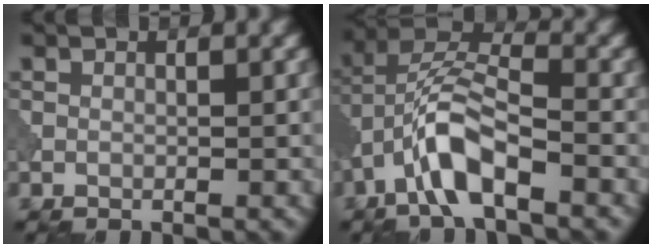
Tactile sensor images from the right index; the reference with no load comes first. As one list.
[{"total": 6.6, "force": [-3.2, 2.2, 5.3], "torque": [-0.104, 0.015, -0.067]}]